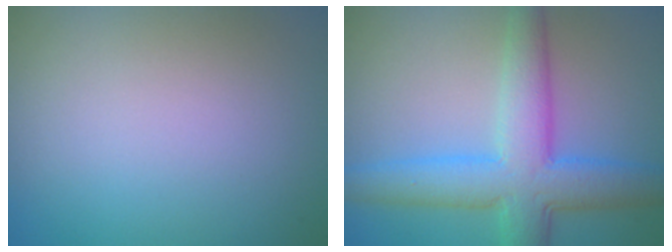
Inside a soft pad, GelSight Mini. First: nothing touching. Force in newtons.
{"total": 7.5, "press": 7.5, "slide": 0.1}